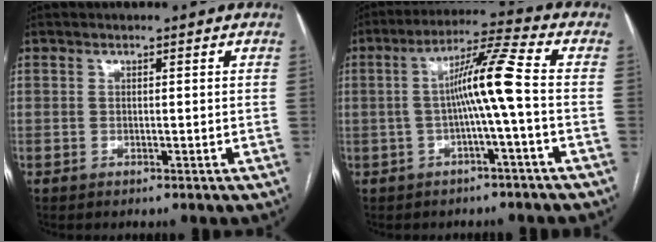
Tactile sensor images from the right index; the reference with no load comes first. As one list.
[{"total": 8.5, "force": [-1.0, -1.1, 8.3], "torque": [-0.147, 0.021, -0.017]}]